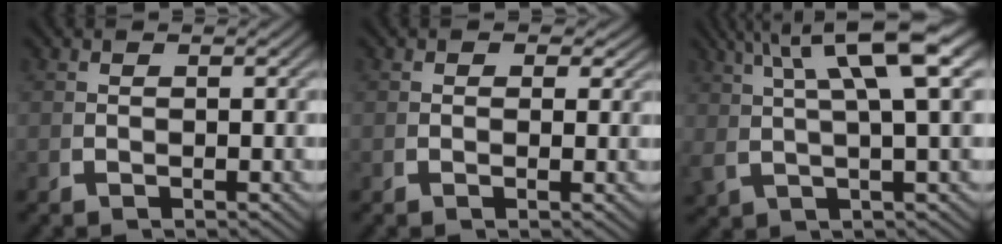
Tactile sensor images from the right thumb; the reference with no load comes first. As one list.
[{"total": 1.9, "force": [0.9, 1.6, 0.7], "torque": [-0.007, -0.004, 0.010]}, {"total": 7.5, "force": [4.2, 2.2, 5.8], "torque": [-0.077, 0.025, 0.065]}]